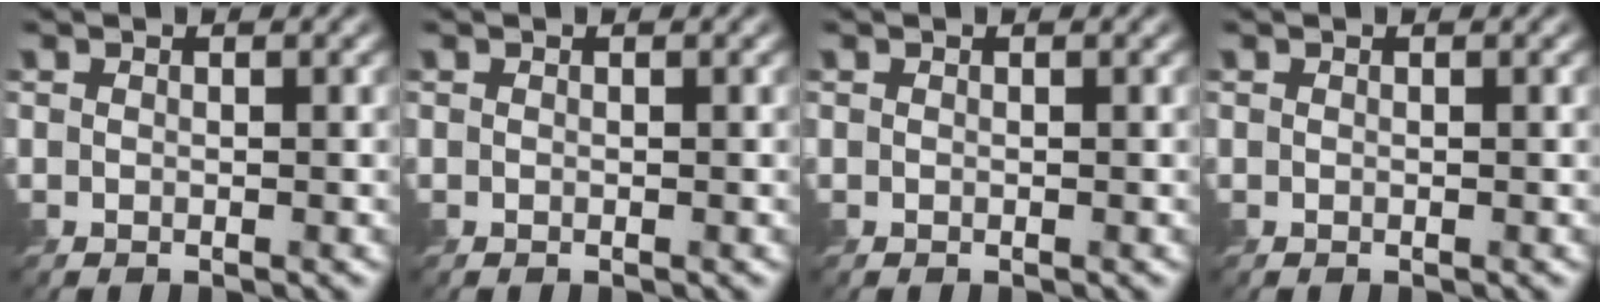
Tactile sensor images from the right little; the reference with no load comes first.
{"total": 0.0}
{"total": 0.0}
{"total": 0.0}